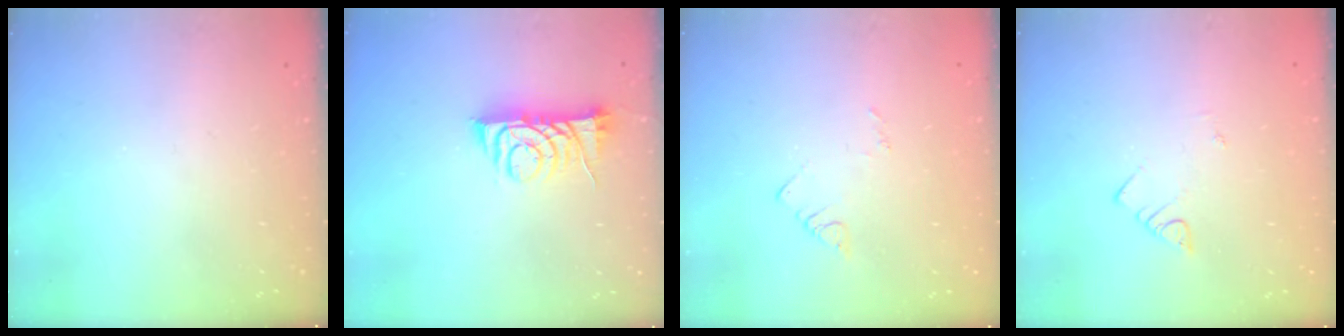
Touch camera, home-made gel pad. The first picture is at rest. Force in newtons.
{"total": 7.7, "press": 7.7, "slide": 0.4}
{"total": 3.4, "press": 3.4, "slide": 0.3}
{"total": 2.1, "press": 2.1, "slide": 0.4}